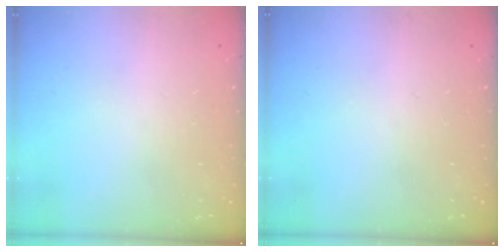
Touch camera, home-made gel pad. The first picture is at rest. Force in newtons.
{"total": 0.0}